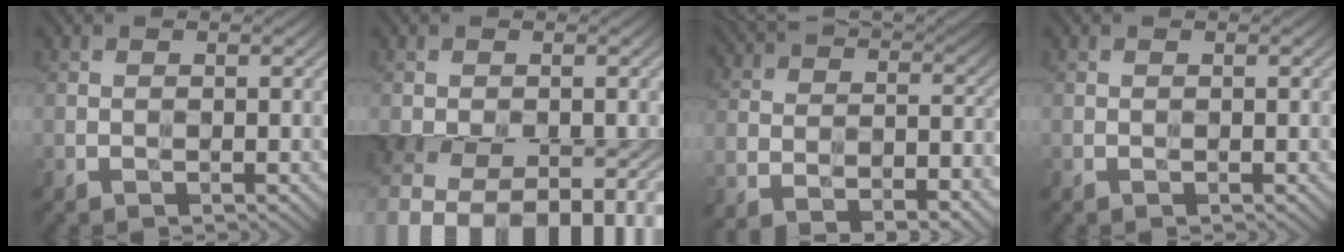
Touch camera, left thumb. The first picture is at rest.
{"total": 9.2, "force": [-5.2, 4.3, 6.2], "torque": [-0.120, -0.041, -0.048]}
{"total": 14.2, "force": [-10.2, 6.3, 7.6], "torque": [-0.146, -0.024, -0.130]}
{"total": 0.0}